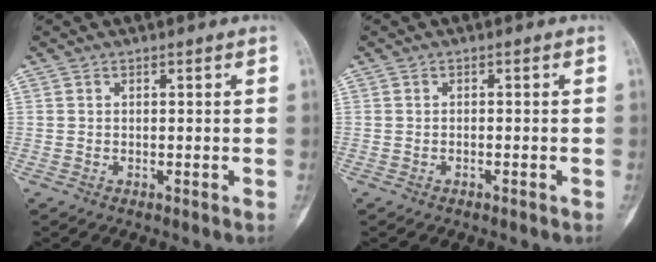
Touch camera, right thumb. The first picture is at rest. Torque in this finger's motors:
{"motor_torque": [-0.25, 0.01, -0.27, 0.13, 0.04]}